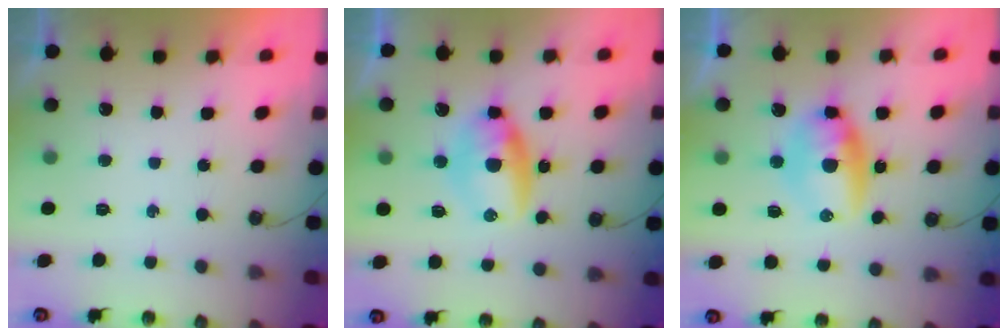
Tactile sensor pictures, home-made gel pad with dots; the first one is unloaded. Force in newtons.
{"total": 8.0, "press": 7.9, "slide": 0.4}
{"total": 9.7, "press": 9.1, "slide": 3.5}